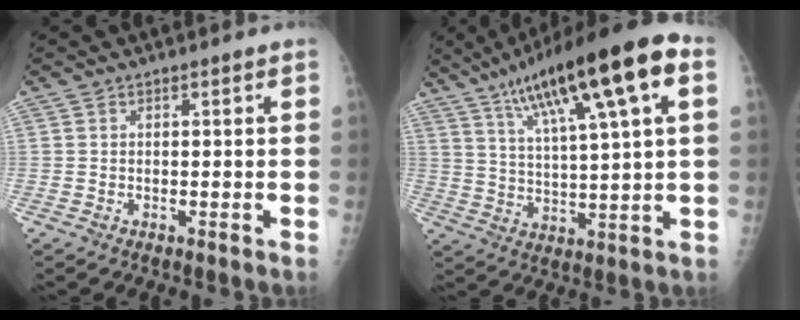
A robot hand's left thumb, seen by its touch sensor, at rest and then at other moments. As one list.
[{"total": 21.1, "force": [10.0, 4.1, 18.2], "torque": [-0.294, 0.005, 0.167]}]